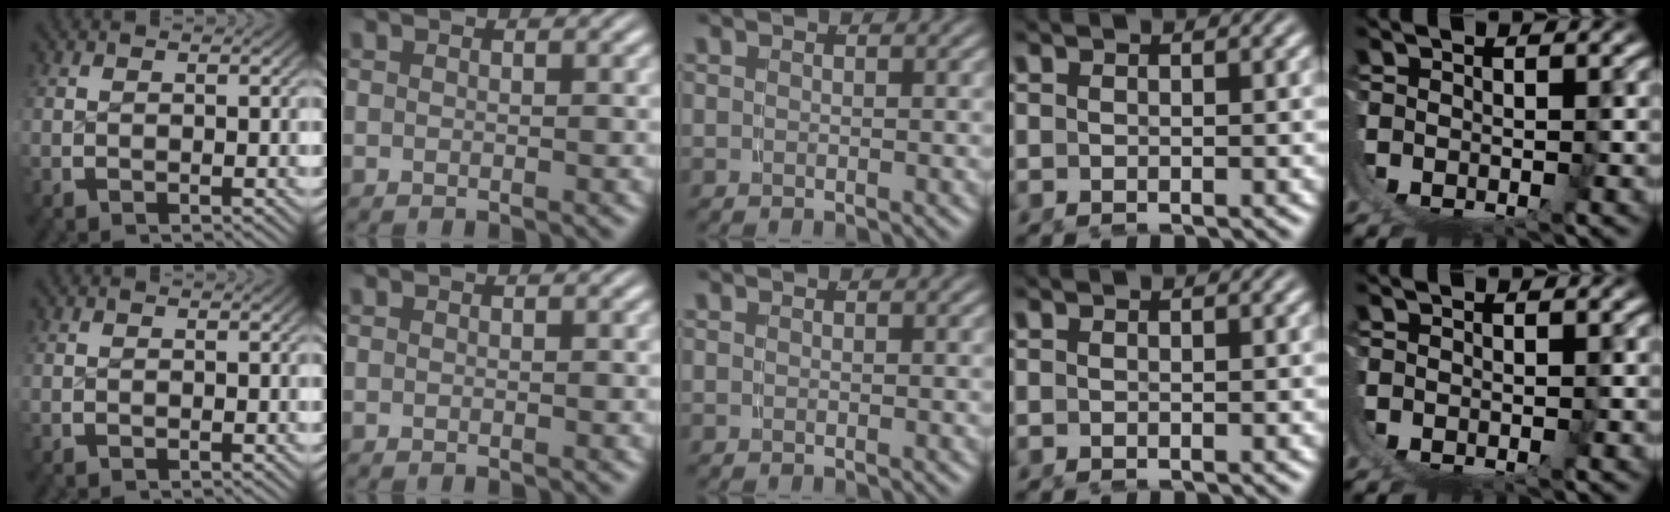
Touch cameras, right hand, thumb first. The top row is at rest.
{}